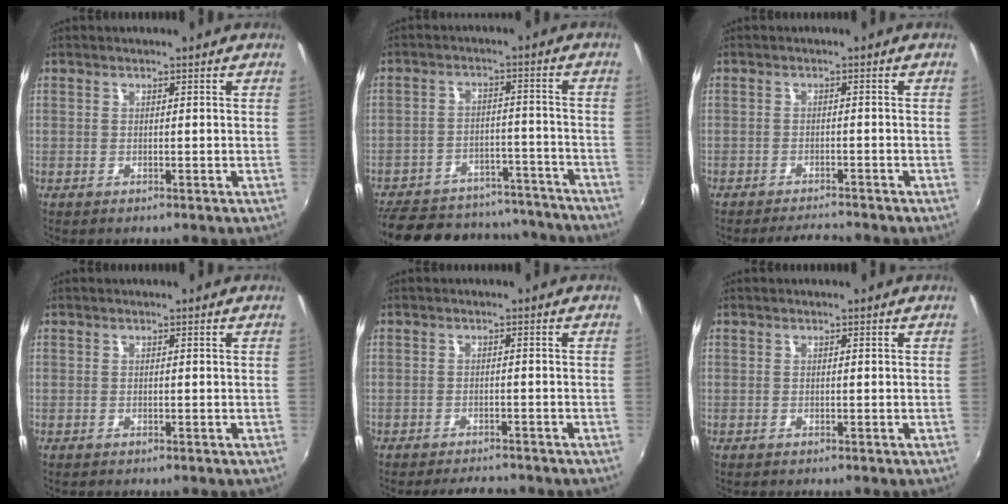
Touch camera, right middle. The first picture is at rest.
{"total": 25.8, "force": [-21.9, 10.1, 9.2], "torque": [-0.203, 0.031, -0.277]}
{"total": 4.3, "force": [-4.1, 0.4, 1.1], "torque": [-0.034, -0.006, -0.064]}
{"total": 0.0}
{"total": 5.1, "force": [-4.7, 1.3, 1.7], "torque": [-0.045, -0.007, -0.068]}
{"total": 0.0}